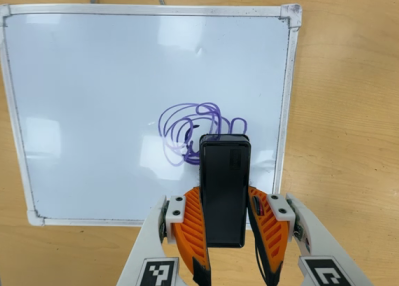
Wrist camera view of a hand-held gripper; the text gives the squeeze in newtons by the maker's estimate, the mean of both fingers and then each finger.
{"total": 5.1, "left": 3.5, "right": 6.8}